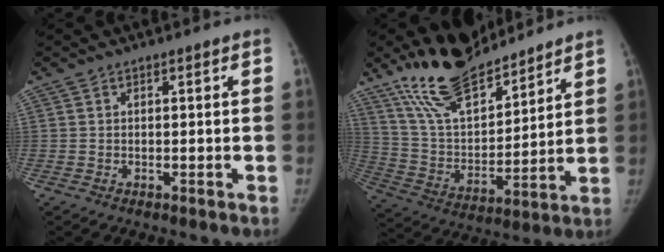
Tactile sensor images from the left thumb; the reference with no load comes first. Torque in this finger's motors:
{"motor_torque": [0.65, 0.53, 1.04, -1.73, 0.08]}